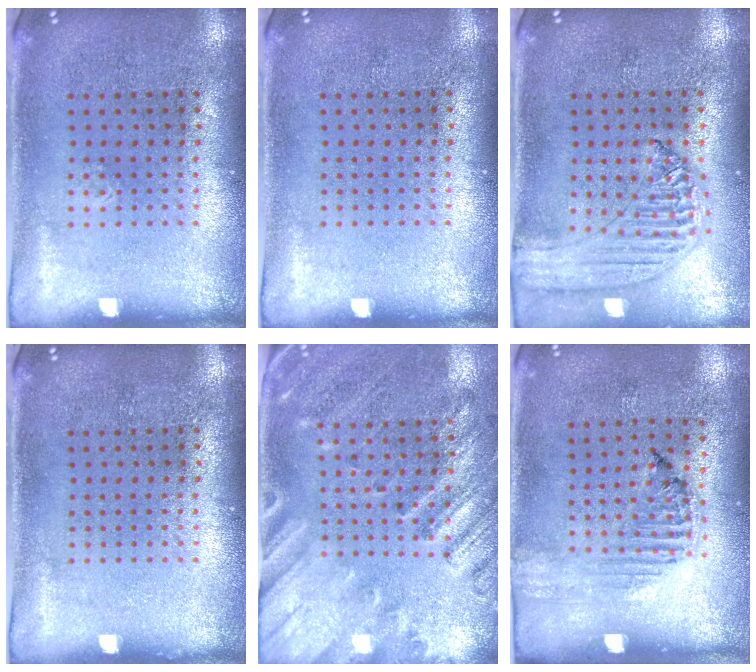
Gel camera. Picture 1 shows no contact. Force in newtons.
{"total": 0.0}
{"total": 1.3, "press": 1.2, "slide": 0.2}
{"total": 0.0}
{"total": 2.5, "press": 2.0, "slide": 1.5}
{"total": 1.2, "press": 1.1, "slide": 0.2}